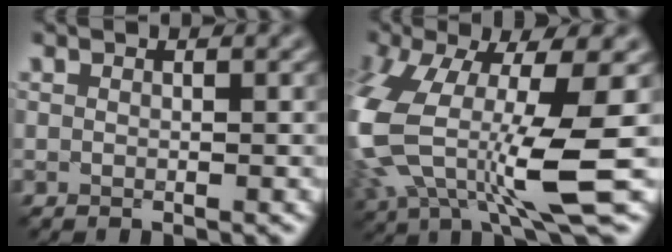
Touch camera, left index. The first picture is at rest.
{"total": 12.9, "force": [-1.6, 5.4, 11.6], "torque": [-0.258, -0.032, -0.025]}